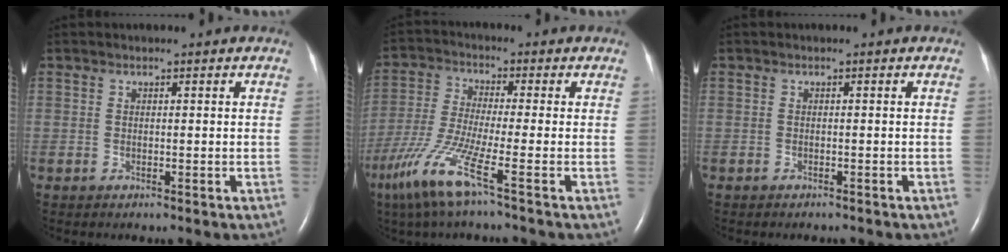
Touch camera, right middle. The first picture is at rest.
{"total": 9.3, "force": [-5.1, -0.8, 7.7], "torque": [-0.167, -0.028, -0.109]}
{"total": 1.5, "force": [-1.4, 0.5, 0.5], "torque": [-0.012, -0.003, -0.015]}